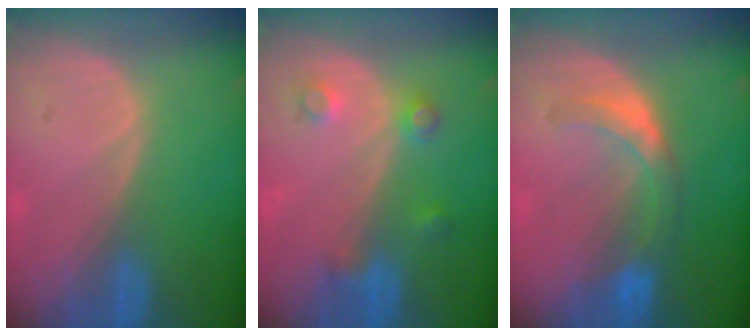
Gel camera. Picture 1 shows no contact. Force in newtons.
{"total": 3.6, "press": 3.4, "slide": 1.3}
{"total": 6.0, "press": 5.4, "slide": 2.6}